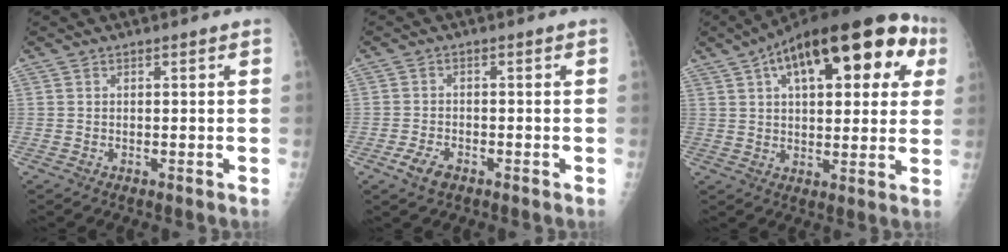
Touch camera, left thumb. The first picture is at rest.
{"total": 3.6, "force": [-2.0, 2.1, 2.2], "torque": [-0.044, 0.003, -0.036]}
{"total": 25.3, "force": [9.9, 11.3, 20.3], "torque": [-0.277, 0.031, 0.139]}